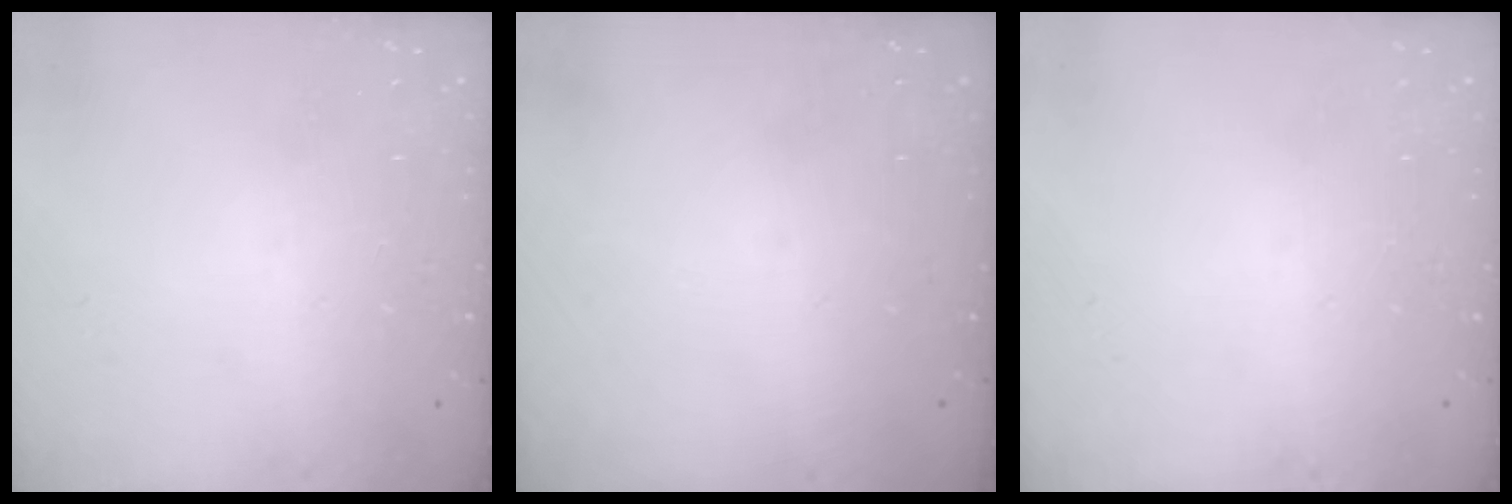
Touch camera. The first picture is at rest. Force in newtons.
{"total": 0.0}
{"total": 0.0}